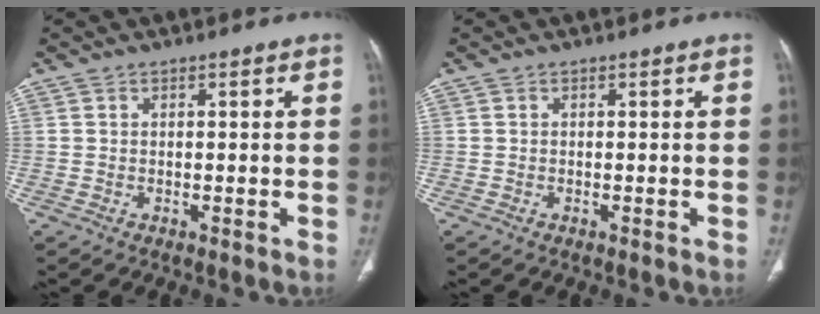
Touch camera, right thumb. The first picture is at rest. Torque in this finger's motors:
{"motor_torque": [-0.09, 0.00, 0.02, -0.02, 0.00]}